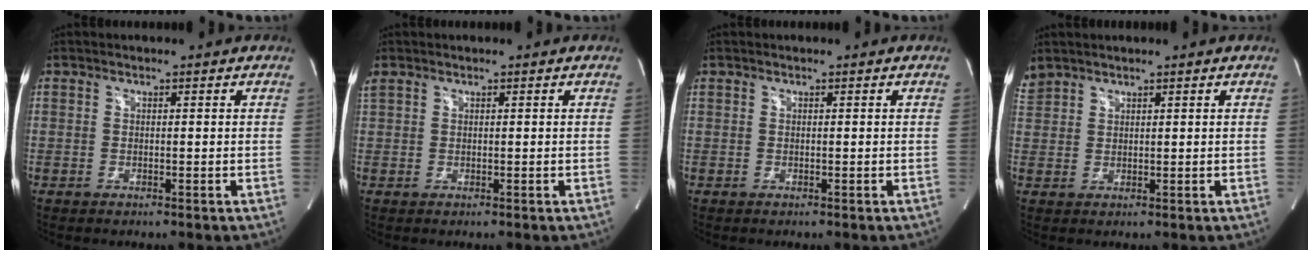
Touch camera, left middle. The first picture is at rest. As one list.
[{"total": 1.2, "force": [0.9, 0.6, 0.5], "torque": [-0.027, 0.022, 0.026]}, {"total": 0.0}, {"total": 2.9, "force": [2.7, 0.9, 0.3], "torque": [-0.018, 0.019, 0.060]}]